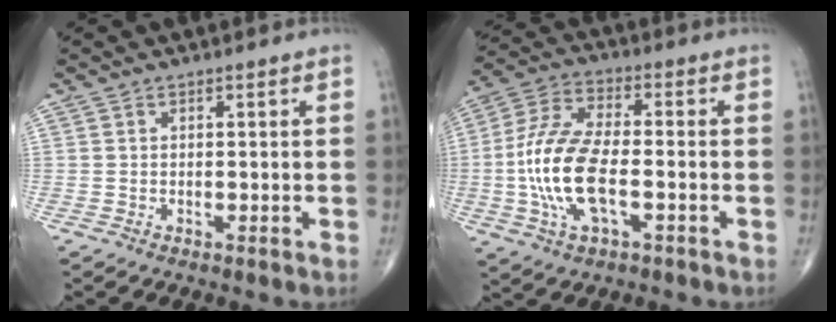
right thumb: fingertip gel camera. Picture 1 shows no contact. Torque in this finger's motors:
{"motor_torque": [2.78, 2.23, 1.82, -0.03, 0.64]}